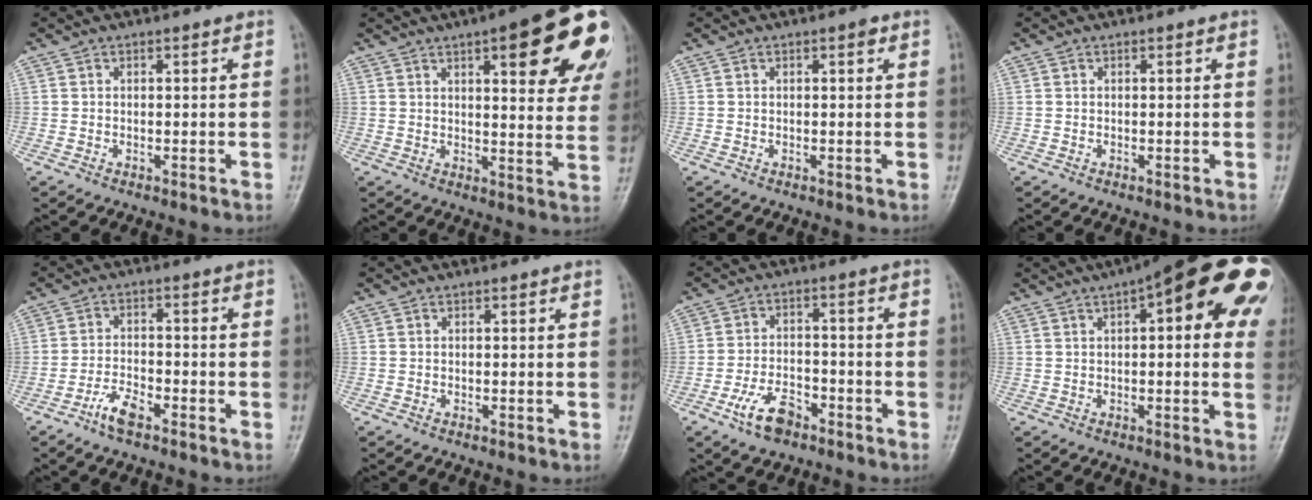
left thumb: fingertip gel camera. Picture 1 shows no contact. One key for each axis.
{"total": 21.3, "fx": 9.0, "fy": 6.5, "fz": 18.2, "tx": -0.202, "ty": -0.016, "tz": 0.108}
{"total": 0.9, "fx": 0.4, "fy": 0.3, "fz": 0.7, "tx": -0.011, "ty": 0.001, "tz": 0.003}
{"total": 0.0}
{"total": 4.6, "fx": -3.2, "fy": 1.4, "fz": 2.9, "tx": -0.063, "ty": 0.021, "tz": -0.062}
{"total": 0.0}
{"total": 7.3, "fx": -4.4, "fy": 3.8, "fz": 4.4, "tx": -0.079, "ty": 0.026, "tz": -0.079}
{"total": 21.2, "fx": 7.8, "fy": 6.9, "fz": 18.4, "tx": -0.238, "ty": 0.018, "tz": 0.094}